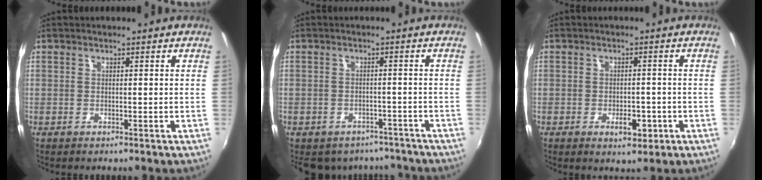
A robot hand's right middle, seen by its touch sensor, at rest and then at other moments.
{"total": 9.4, "force": [-7.7, 4.8, 2.6], "torque": [-0.059, 0.003, -0.089]}
{"total": 4.0, "force": [-1.7, 2.1, 2.9], "torque": [-0.053, -0.003, -0.019]}